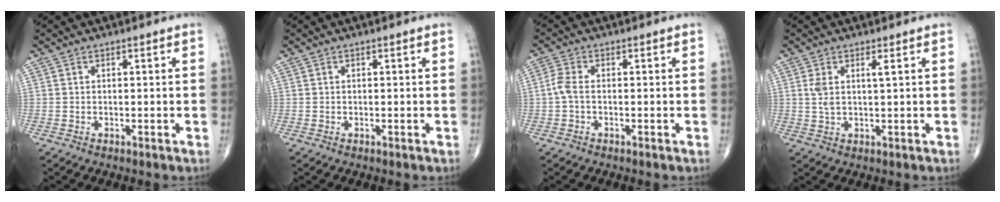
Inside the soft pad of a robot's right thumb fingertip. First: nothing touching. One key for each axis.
{"total": 0.0}
{"total": 2.7, "fx": -0.5, "fy": 1.2, "fz": 2.3, "tx": -0.059, "ty": 0.002, "tz": -0.018}
{"total": 3.3, "fx": 1.2, "fy": 0.8, "fz": 3.0, "tx": -0.064, "ty": -0.002, "tz": 0.028}